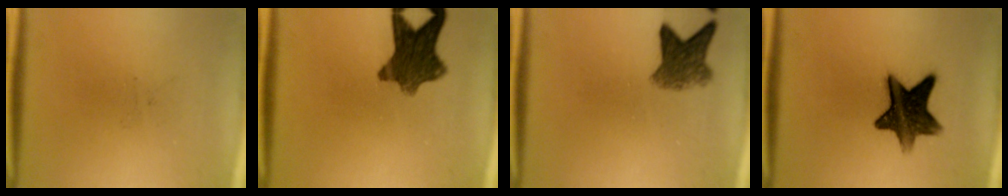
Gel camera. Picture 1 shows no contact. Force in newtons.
{"total": 9.5}
{"total": 5.3}
{"total": 11.6}